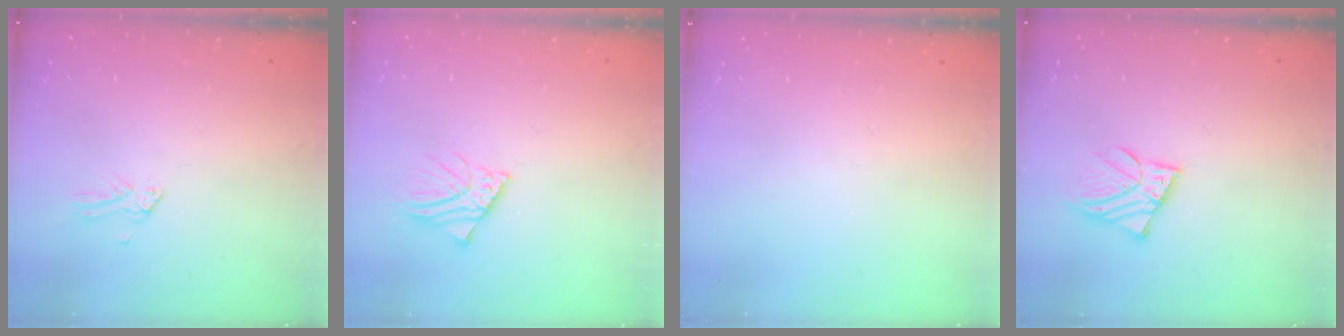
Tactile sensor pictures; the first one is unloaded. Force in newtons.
{"total": 3.2, "press": 3.2, "slide": 0.4}
{"total": 0.0}
{"total": 5.9, "press": 5.9, "slide": 0.9}